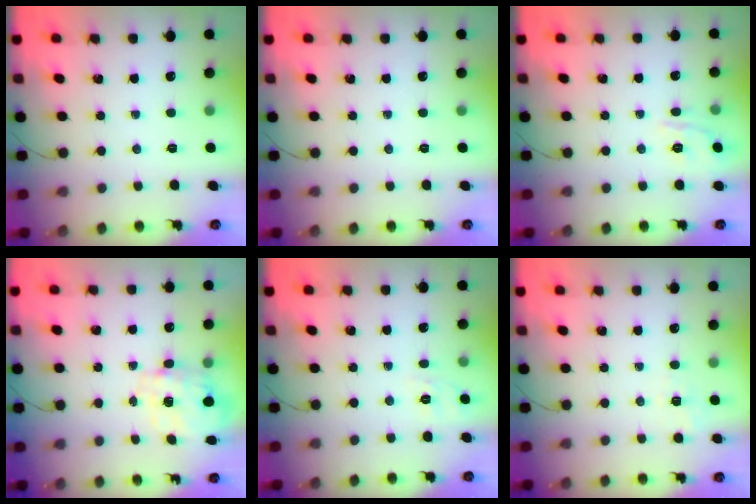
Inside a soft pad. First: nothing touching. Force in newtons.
{"total": 0.0}
{"total": 7.5, "press": 7.4, "slide": 1.0}
{"total": 4.0, "press": 3.9, "slide": 0.8}
{"total": 1.8, "press": 0.0, "slide": 1.8}
{"total": 1.8, "press": 0.4, "slide": 1.8}